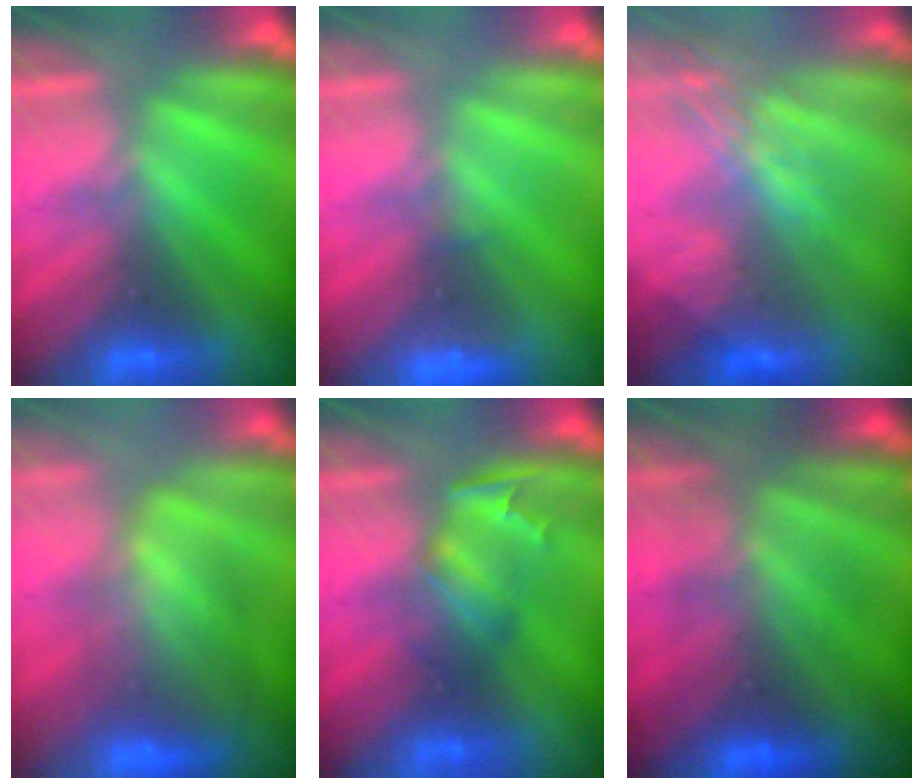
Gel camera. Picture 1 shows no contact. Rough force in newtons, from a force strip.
{"total": 1.9}
{"total": 2.7}
{"total": 8.5}
{"total": 2.5}
{"total": 7.1}